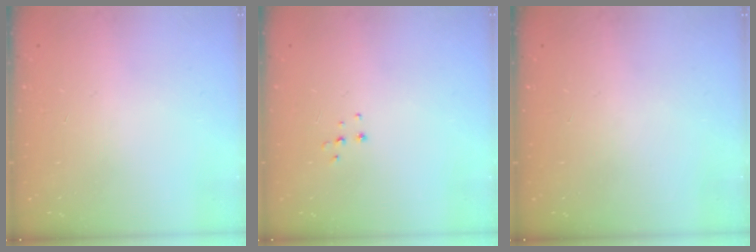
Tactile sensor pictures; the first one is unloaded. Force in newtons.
{"total": 3.7, "press": 3.7, "slide": 0.3}
{"total": 0.0}